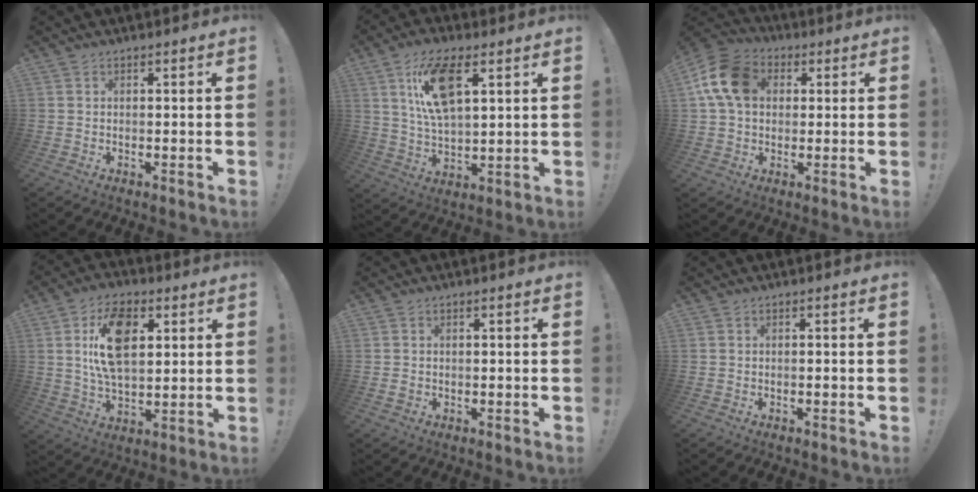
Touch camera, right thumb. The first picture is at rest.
{"total": 14.4, "force": [6.2, 6.7, 11.1], "torque": [-0.209, -0.005, 0.109]}
{"total": 14.5, "force": [3.4, 11.1, 8.8], "torque": [-0.148, 0.007, 0.070]}
{"total": 16.6, "force": [4.6, 10.0, 12.5], "torque": [-0.201, 0.001, 0.082]}
{"total": 1.1, "force": [-0.3, 1.0, 0.4], "torque": [-0.005, 0.004, -0.006]}
{"total": 0.7, "force": [-0.6, 0.1, 0.2], "torque": [-0.002, 0.001, -0.011]}